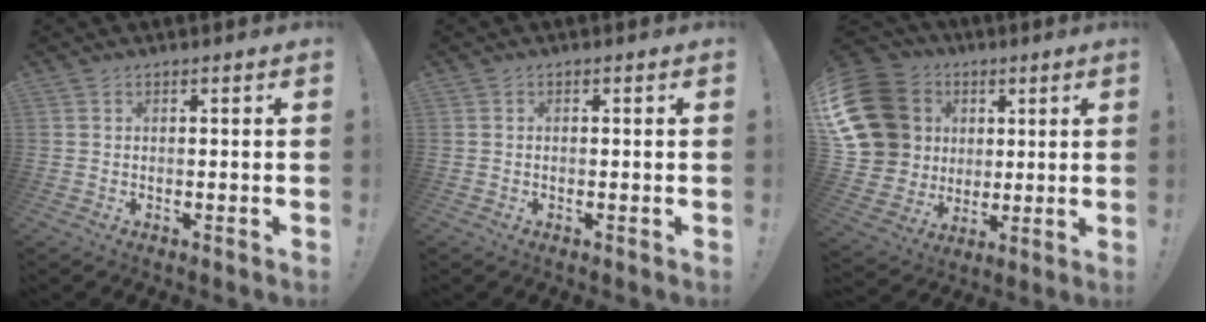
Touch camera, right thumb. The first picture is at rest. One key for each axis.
{"total": 0.0}
{"total": 20.9, "fx": 4.7, "fy": 17.5, "fz": 10.5, "tx": -0.192, "ty": -0.012, "tz": 0.118}